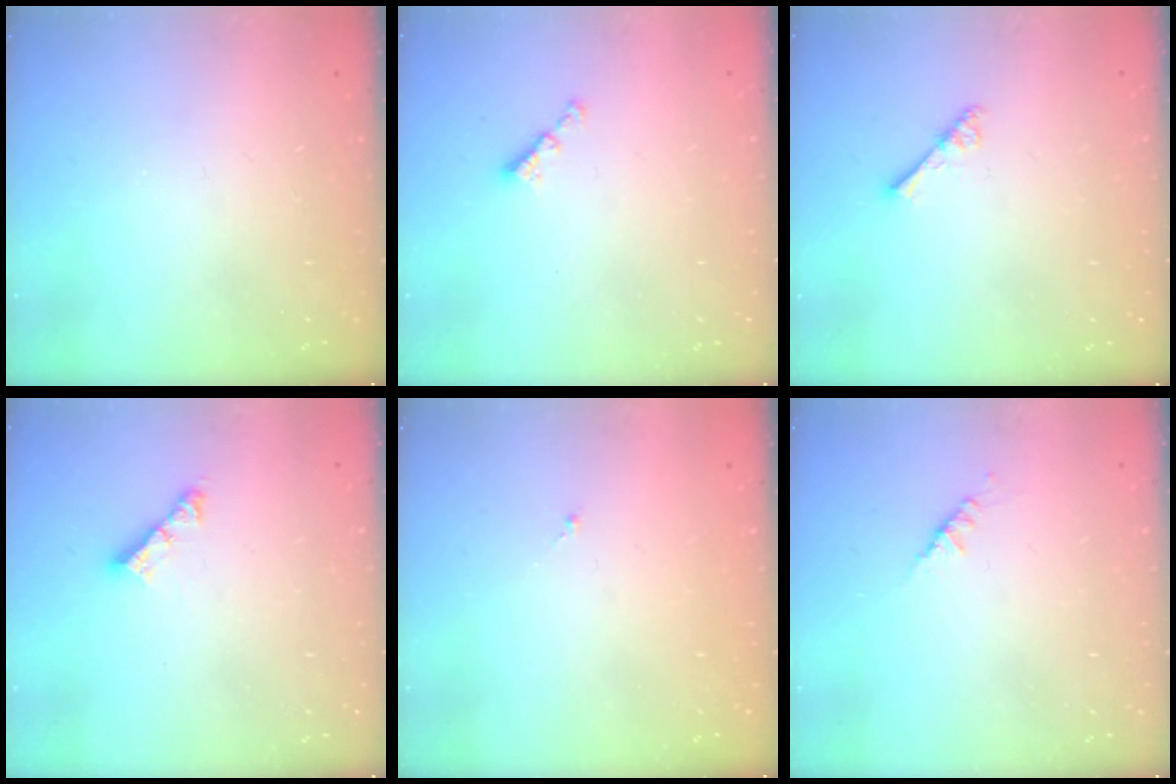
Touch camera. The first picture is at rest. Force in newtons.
{"total": 2.4, "press": 2.4, "slide": 0.4}
{"total": 3.3, "press": 3.3, "slide": 0.4}
{"total": 5.2, "press": 5.2, "slide": 0.4}
{"total": 0.0}
{"total": 2.6, "press": 2.6, "slide": 0.5}